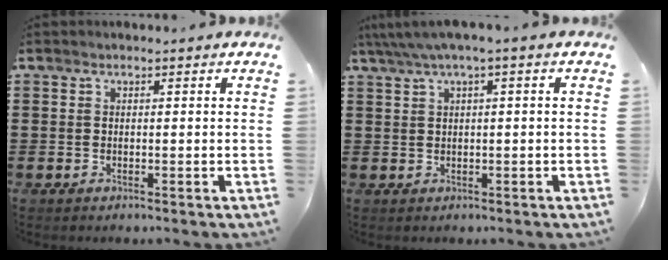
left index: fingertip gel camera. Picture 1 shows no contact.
{"total": 2.1, "force": [0.1, 0.1, 2.1], "torque": [-0.037, -0.001, 0.000]}